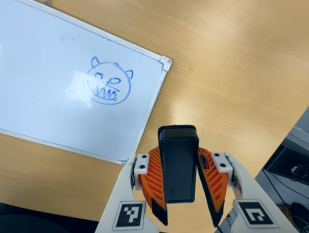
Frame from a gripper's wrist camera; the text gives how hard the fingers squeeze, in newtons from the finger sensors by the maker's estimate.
{"total": 8.2, "left": 7.4, "right": 9.1}